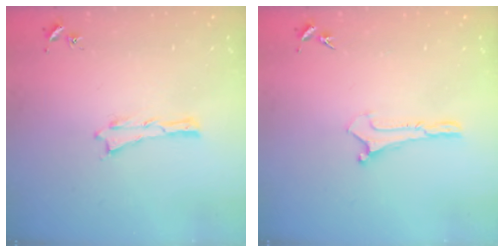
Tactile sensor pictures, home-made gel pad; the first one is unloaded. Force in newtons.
{"total": 0.0}